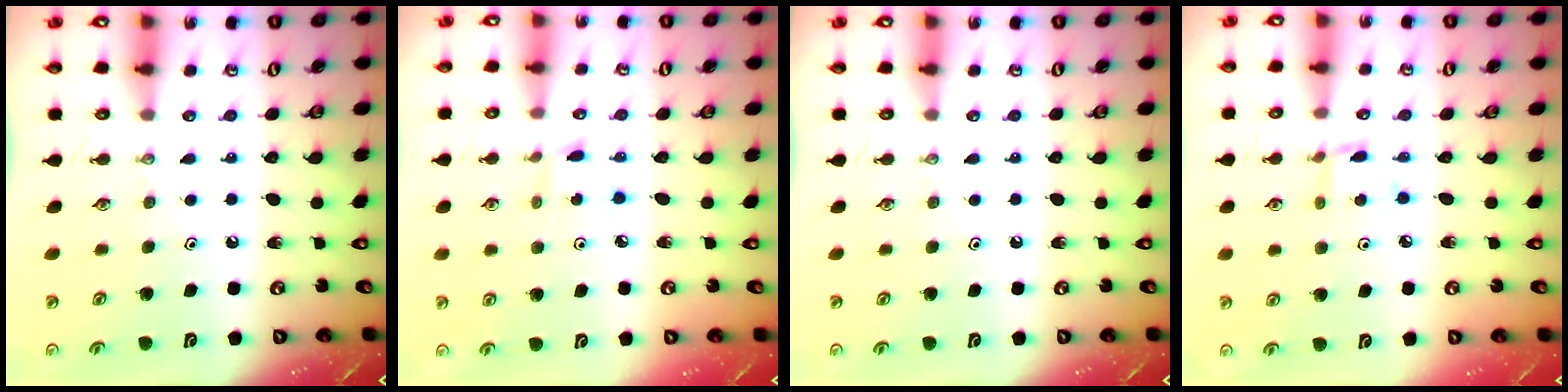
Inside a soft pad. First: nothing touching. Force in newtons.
{"total": 1.2, "press": 1.2, "slide": 0.1}
{"total": 0.0}
{"total": 2.7, "press": 2.7, "slide": 0.3}